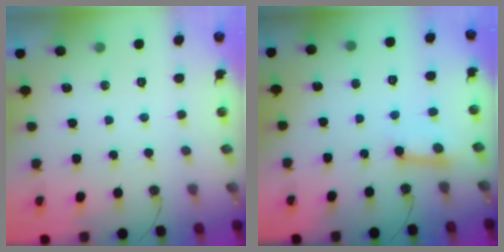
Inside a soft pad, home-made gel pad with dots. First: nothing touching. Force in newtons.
{"total": 6.0, "press": 6.0, "slide": 0.6}